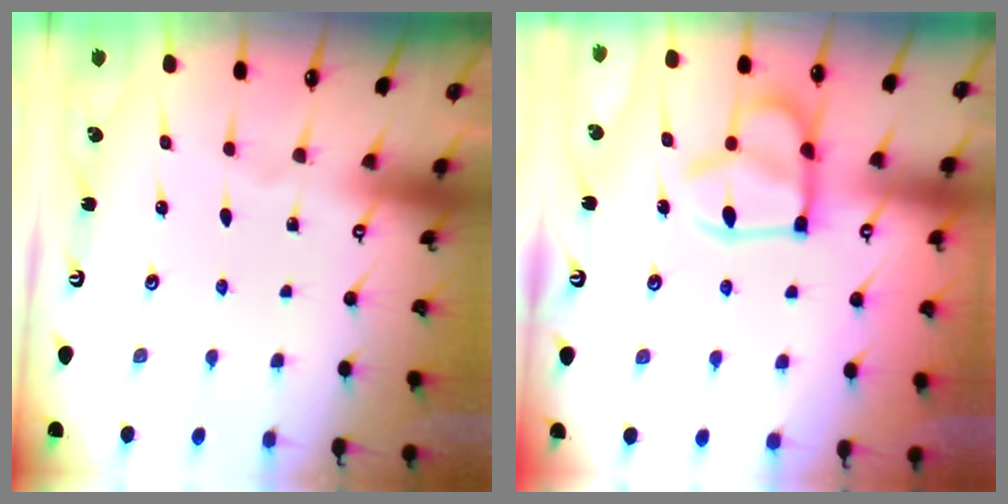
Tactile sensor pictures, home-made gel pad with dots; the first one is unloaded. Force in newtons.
{"total": 15.6, "press": 15.5, "slide": 1.7}